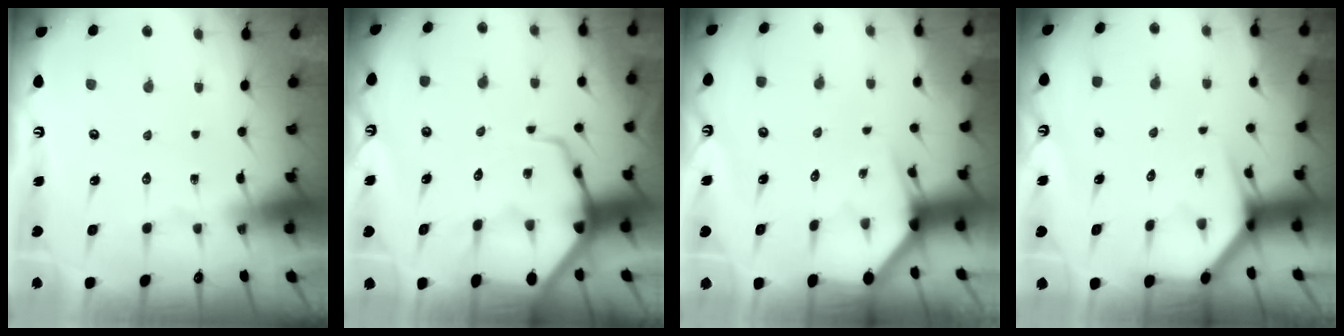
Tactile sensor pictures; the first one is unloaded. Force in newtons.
{"total": 8.6, "press": 8.6, "slide": 1.0}
{"total": 2.9, "press": 2.9, "slide": 0.1}
{"total": 3.5, "press": 3.5, "slide": 0.3}